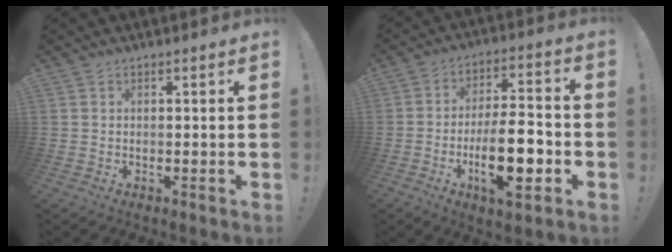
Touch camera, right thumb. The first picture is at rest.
{"total": 16.7, "force": [-5.3, 6.0, 14.6], "torque": [-0.245, 0.012, -0.088]}